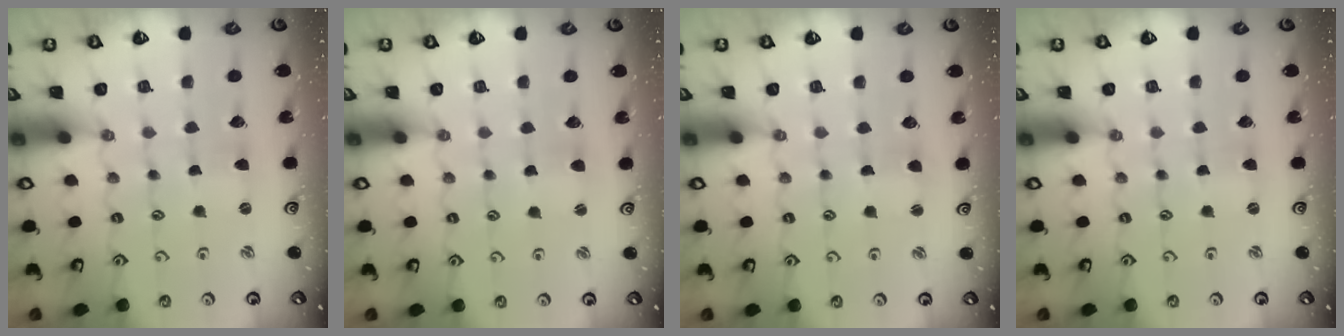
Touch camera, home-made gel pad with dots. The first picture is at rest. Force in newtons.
{"total": 2.2, "press": 2.2, "slide": 0.3}
{"total": 0.9, "press": 0.9, "slide": 0.3}
{"total": 0.0}